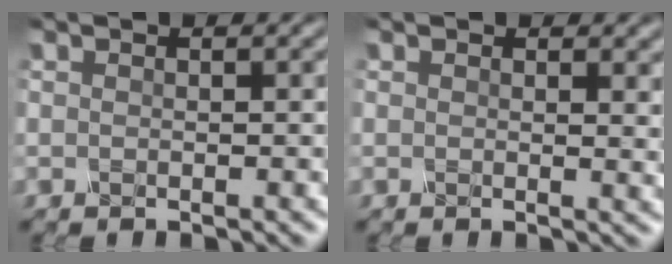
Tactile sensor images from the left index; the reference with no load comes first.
{"total": 1.9, "force": [0.9, 0.8, 1.4], "torque": [-0.010, -0.001, 0.015]}